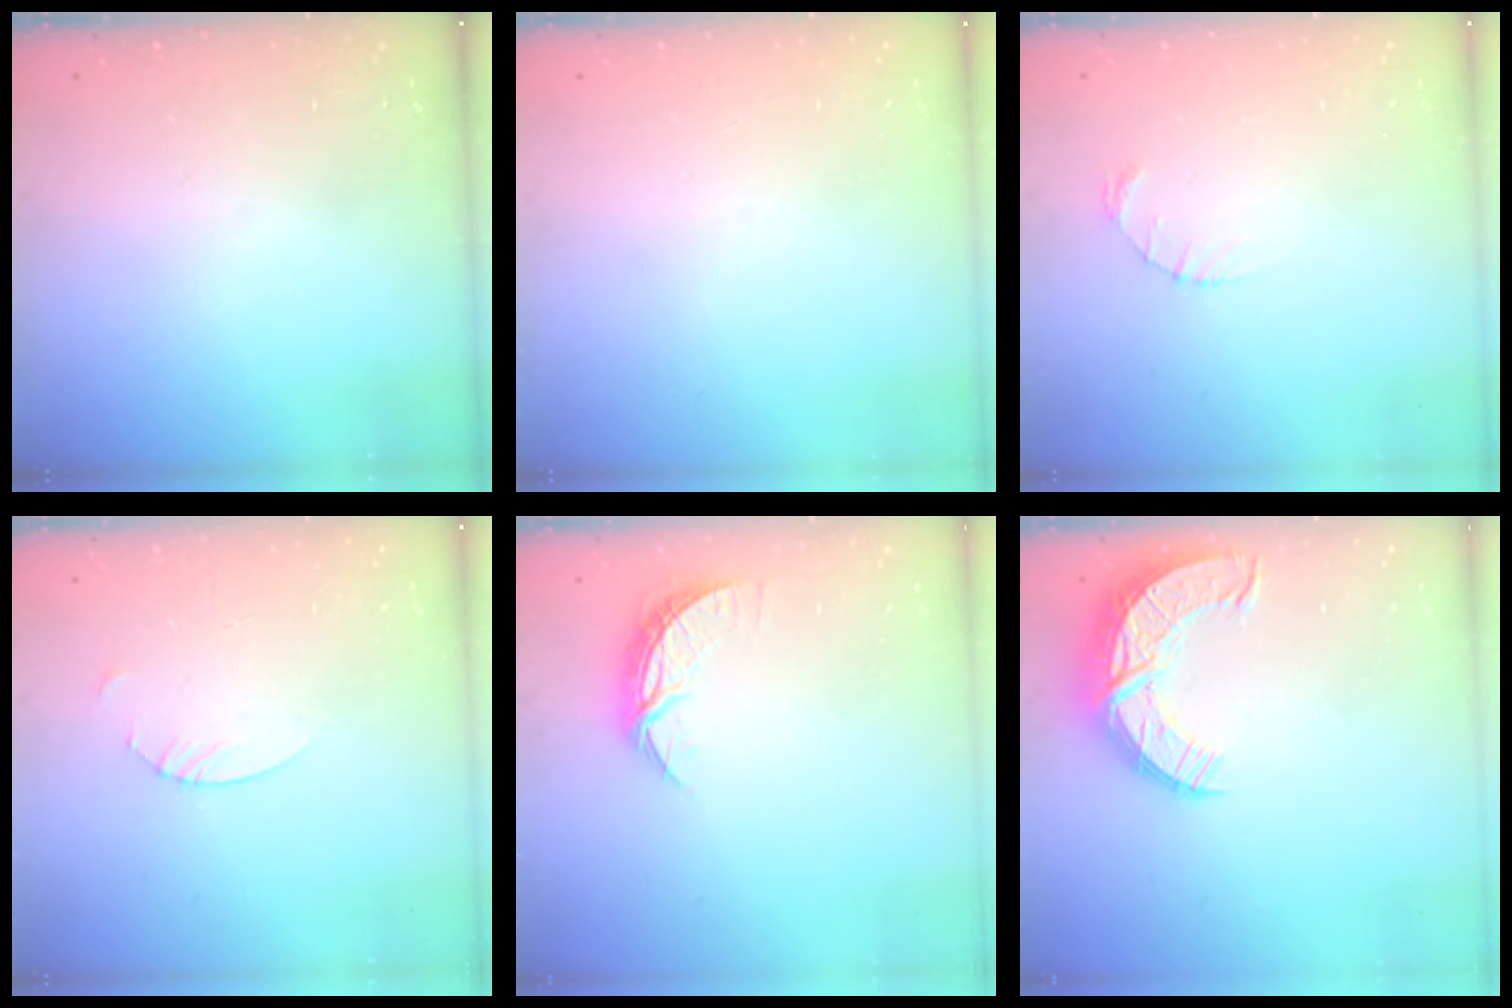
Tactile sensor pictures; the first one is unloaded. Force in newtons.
{"total": 0.0}
{"total": 1.2, "press": 1.1, "slide": 0.2}
{"total": 1.8, "press": 1.8, "slide": 0.2}
{"total": 7.2, "press": 7.2, "slide": 0.4}
{"total": 12.8, "press": 12.7, "slide": 0.9}